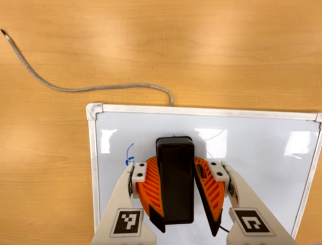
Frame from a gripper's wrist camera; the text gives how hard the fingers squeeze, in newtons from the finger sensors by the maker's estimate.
{"total": 12.2, "left": 14.1, "right": 10.4}